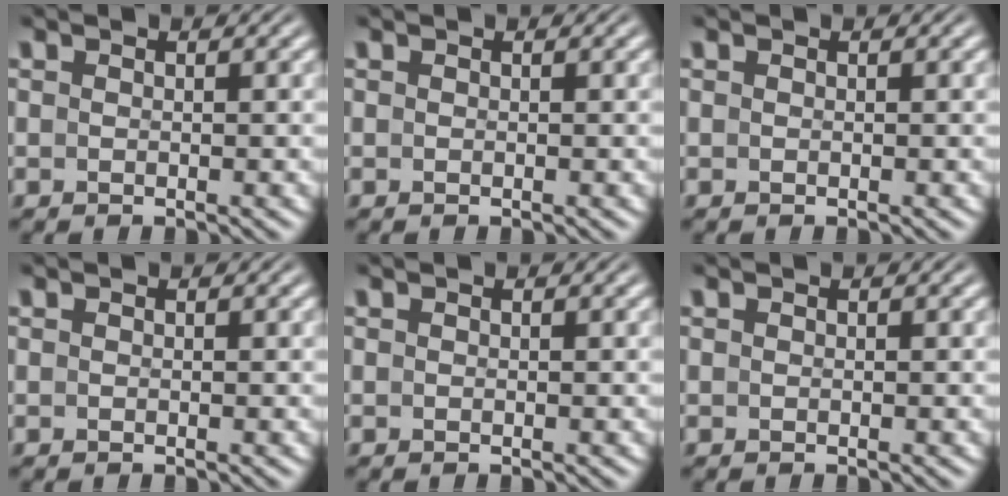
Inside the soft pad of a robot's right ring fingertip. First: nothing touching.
{"total": 0.0}
{"total": 0.0}
{"total": 0.0}
{"total": 0.0}
{"total": 0.0}